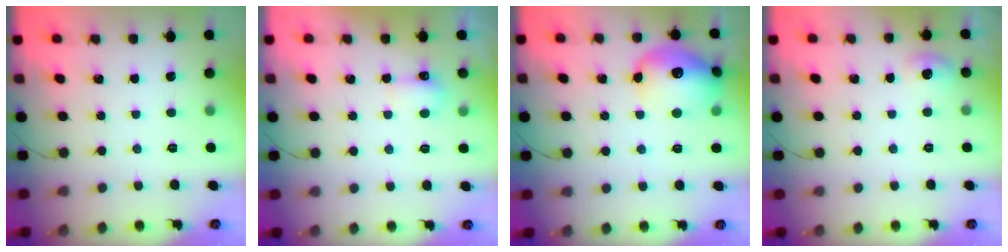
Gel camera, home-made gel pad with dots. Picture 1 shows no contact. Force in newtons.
{"total": 4.6, "press": 4.4, "slide": 1.3}
{"total": 15.8, "press": 15.7, "slide": 1.8}
{"total": 5.9, "press": 5.7, "slide": 1.6}